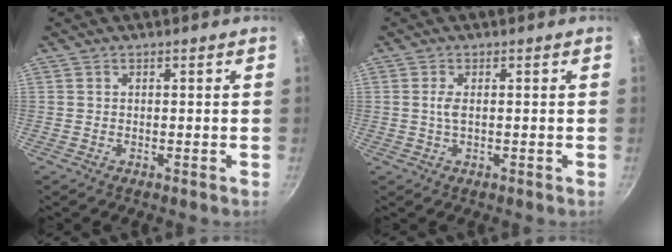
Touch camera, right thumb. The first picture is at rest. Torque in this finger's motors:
{"motor_torque": [0.56, 0.19, 0.54, -0.34, 0.11]}